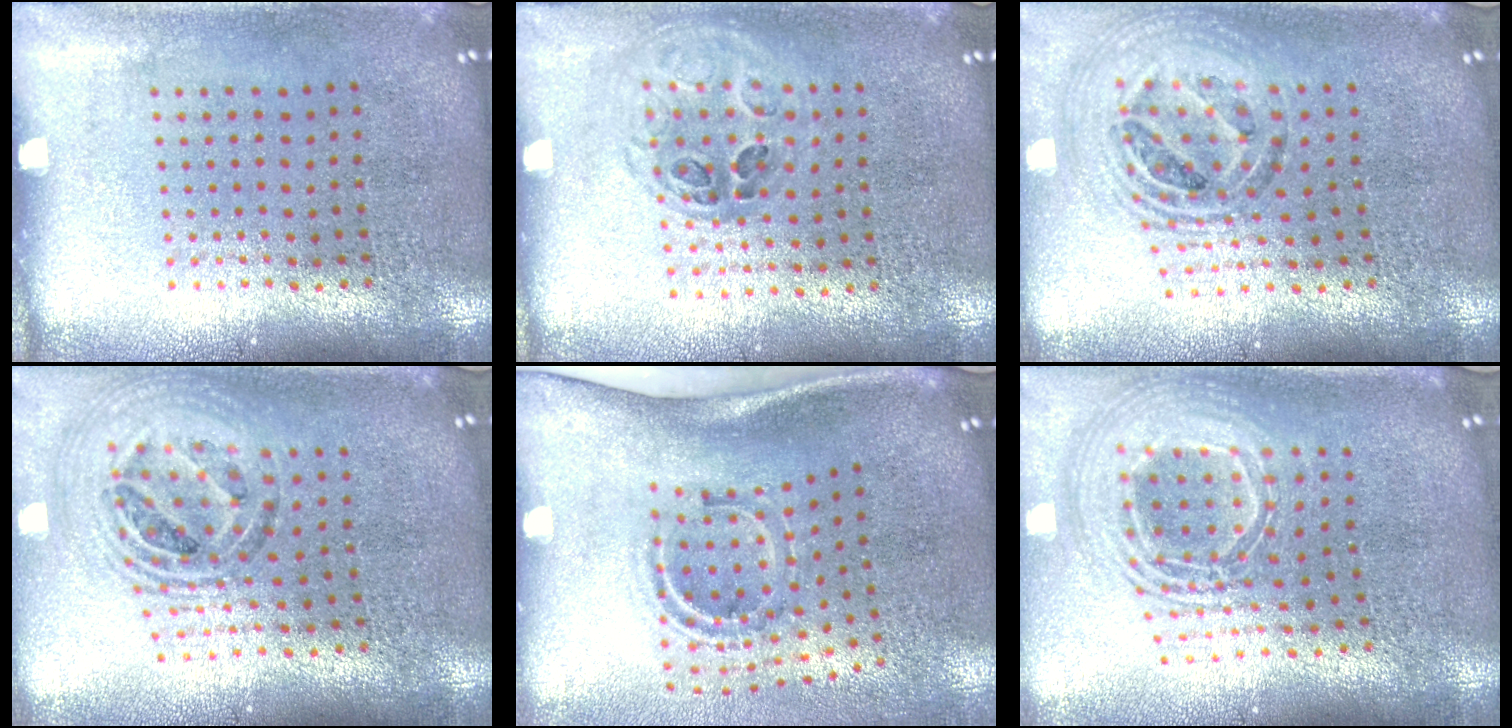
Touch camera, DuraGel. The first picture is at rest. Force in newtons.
{"total": 1.1, "press": 1.0, "slide": 0.4}
{"total": 1.5, "press": 1.3, "slide": 0.6}
{"total": 1.5, "press": 1.3, "slide": 0.6}
{"total": 2.1, "press": 1.2, "slide": 1.7}
{"total": 2.5, "press": 1.8, "slide": 1.7}